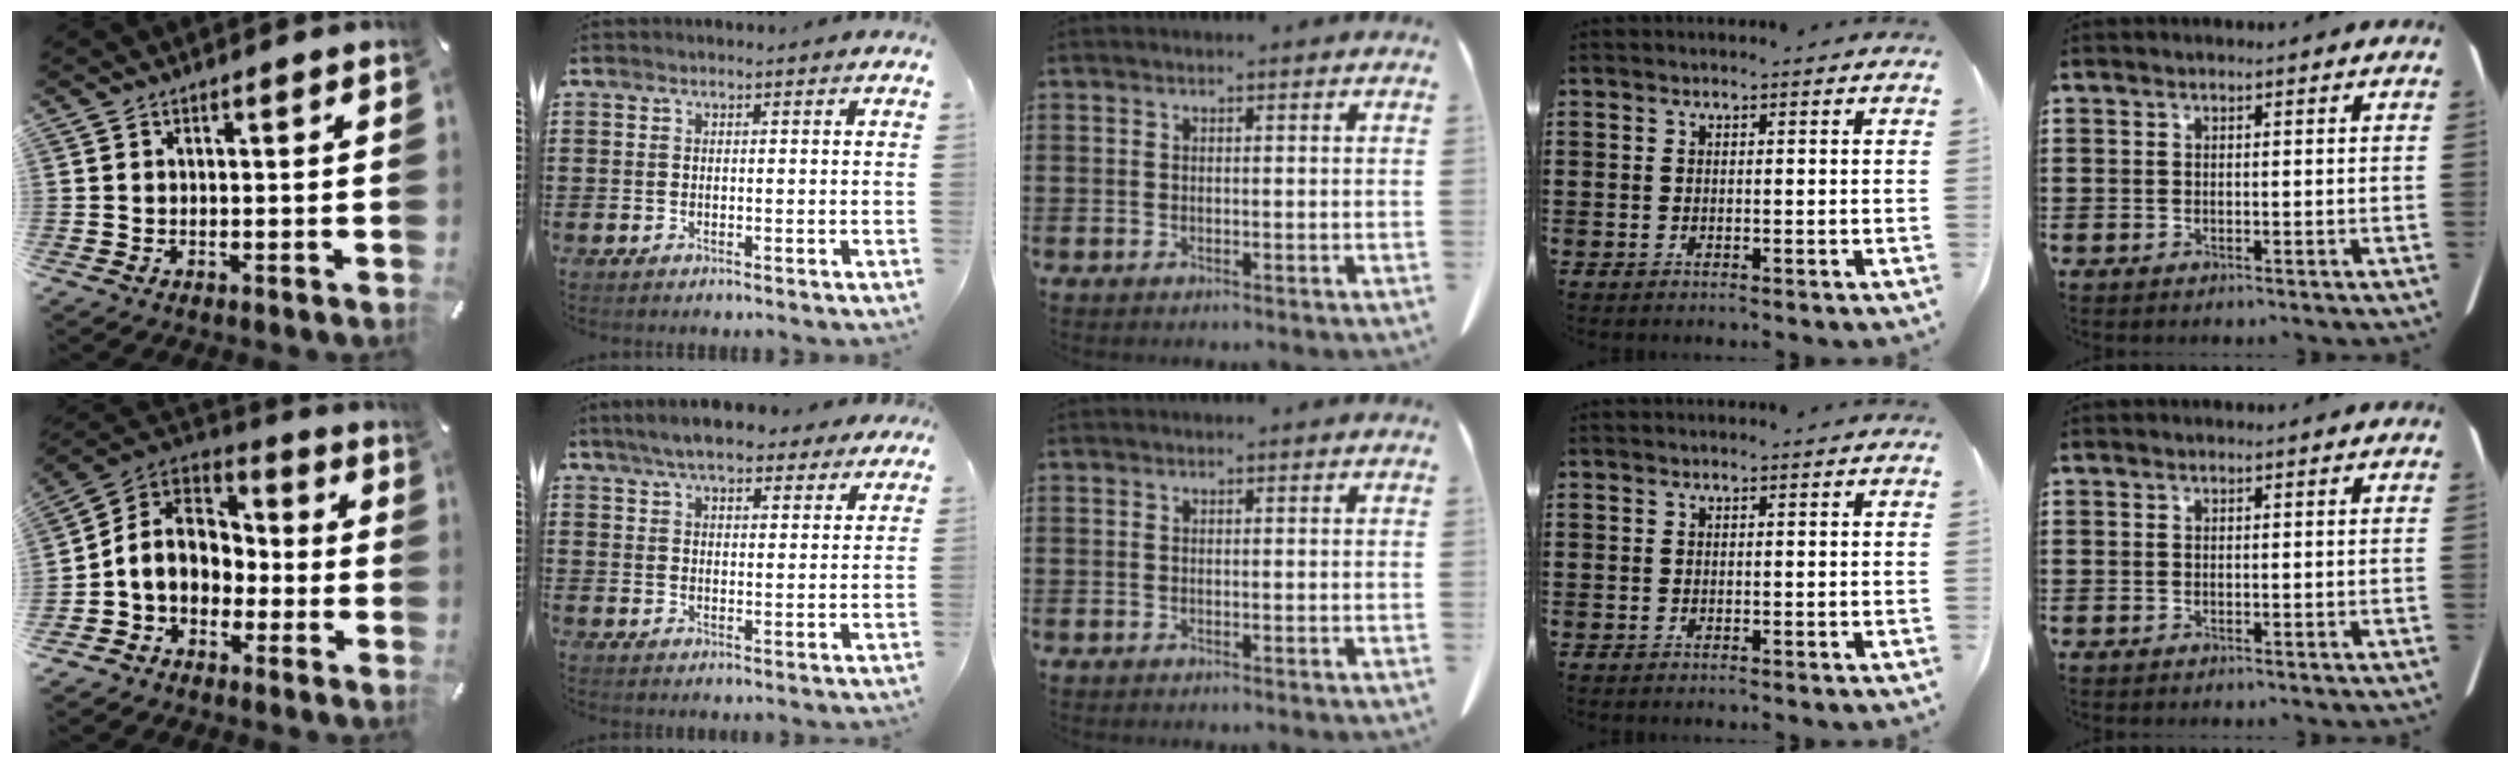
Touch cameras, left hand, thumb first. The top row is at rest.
{"thumb": {"total": 9.0, "force": [-2.4, 8.1, 3.2], "torque": [-0.097, 0.012, -0.044]}, "index": {"total": 6.8, "force": [5.9, 1.8, 3.0], "torque": [-0.068, -0.006, 0.107]}}